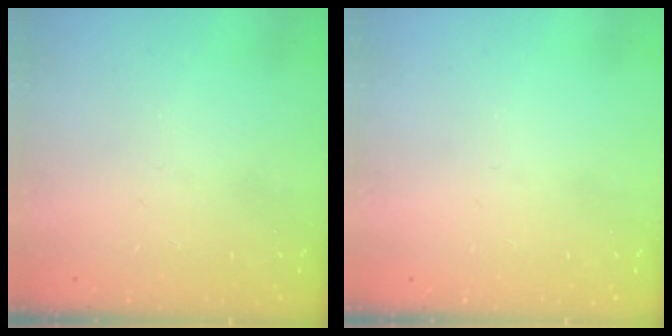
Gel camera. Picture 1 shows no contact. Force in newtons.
{"total": 0.0}